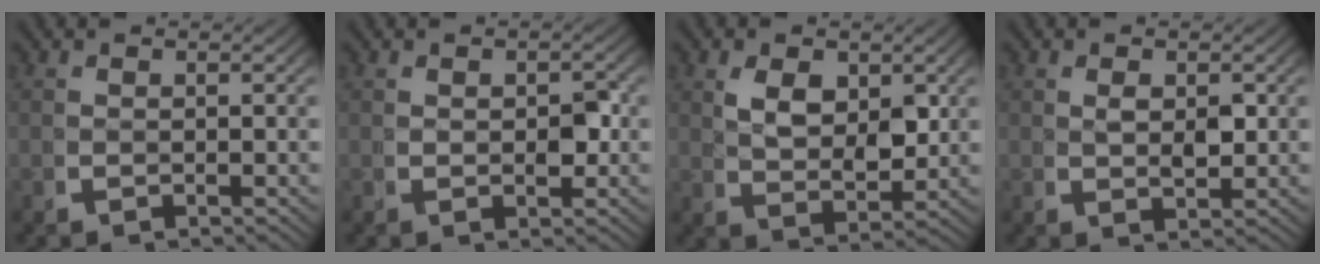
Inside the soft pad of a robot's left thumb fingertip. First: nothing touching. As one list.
[{"total": 1.6, "force": [0.2, 1.1, 1.1], "torque": [-0.015, 0.003, 0.004]}, {"total": 3.7, "force": [1.6, 2.1, 2.7], "torque": [-0.038, -0.011, 0.040]}, {"total": 1.7, "force": [0.7, 0.9, 1.2], "torque": [-0.017, -0.001, 0.016]}]